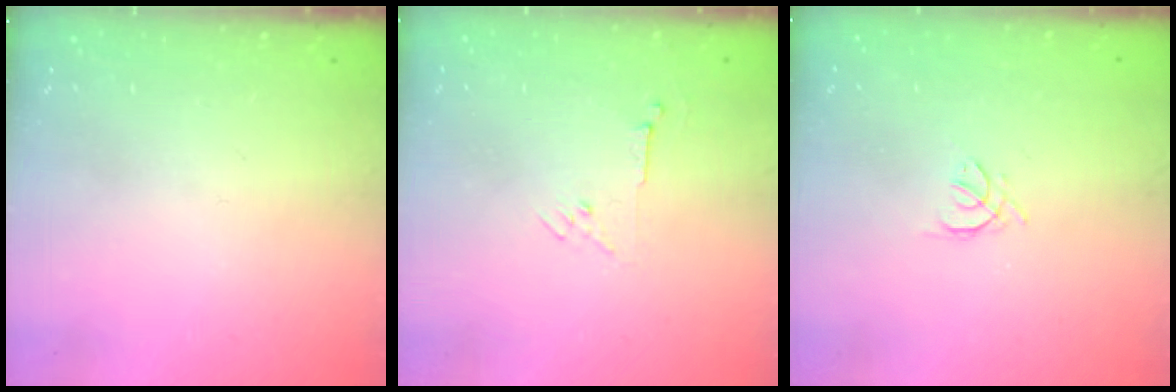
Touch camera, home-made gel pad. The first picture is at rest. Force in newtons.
{"total": 3.5, "press": 3.4, "slide": 0.7}
{"total": 1.5, "press": 1.4, "slide": 0.6}